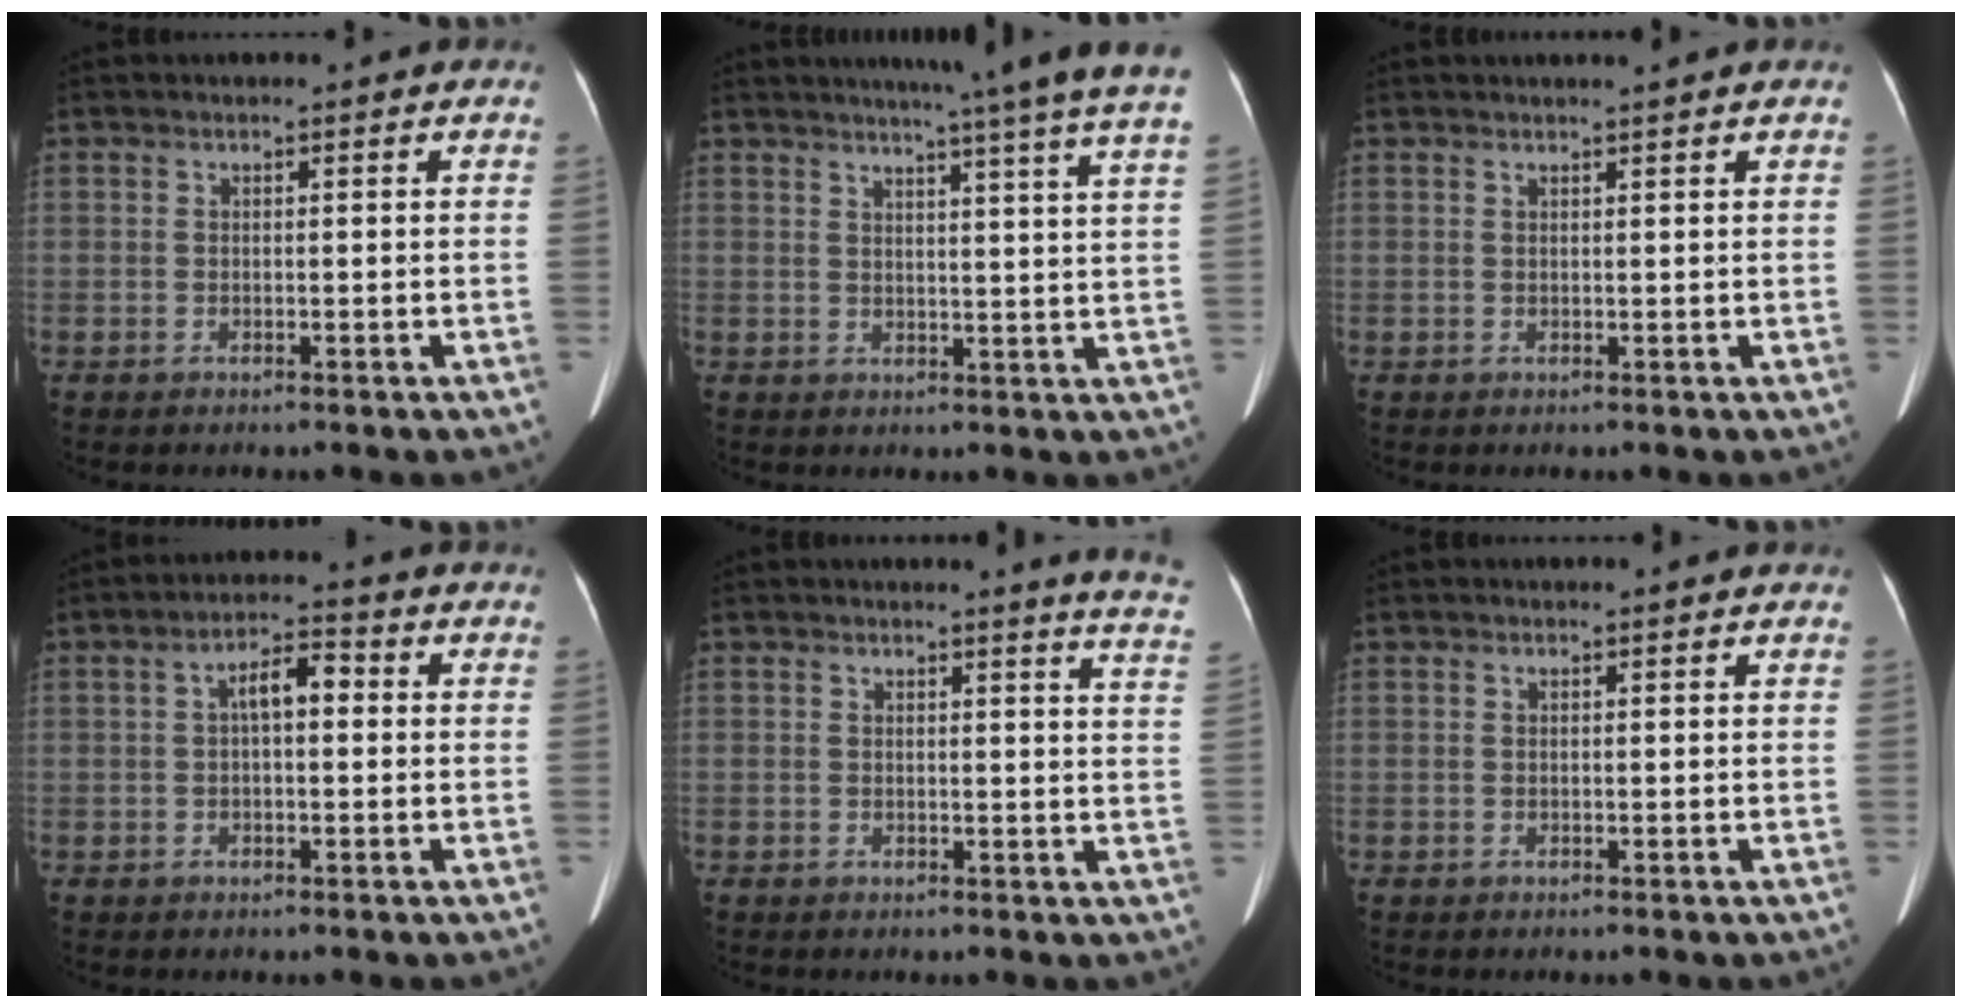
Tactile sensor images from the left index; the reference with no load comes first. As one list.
[{"total": 16.8, "force": [14.3, -1.8, 8.7], "torque": [-0.125, -0.031, 0.161]}, {"total": 2.2, "force": [2.0, -0.4, 0.9], "torque": [-0.010, 0.010, 0.030]}, {"total": 4.7, "force": [0.6, 1.9, 4.3], "torque": [-0.071, 0.024, 0.008]}, {"total": 7.4, "force": [7.0, -0.9, 2.4], "torque": [-0.019, -0.056, 0.047]}, {"total": 1.2, "force": [1.2, 0.1, 0.4], "torque": [-0.010, 0.013, 0.015]}]